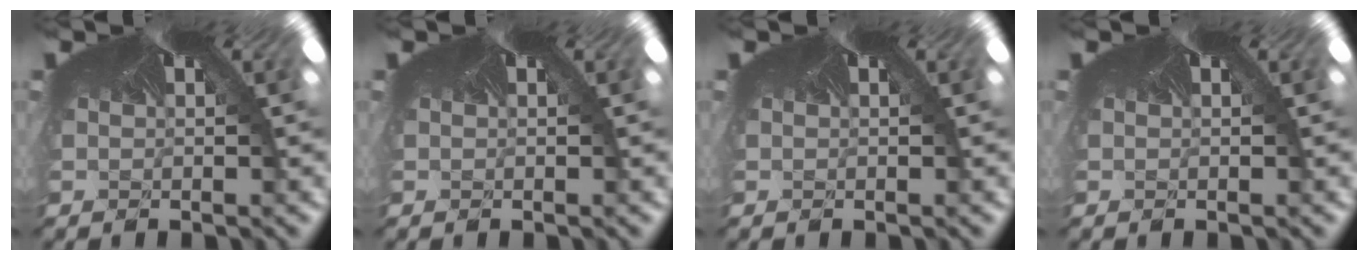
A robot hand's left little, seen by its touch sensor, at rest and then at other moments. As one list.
[{"total": 0.0}, {"total": 0.0}, {"total": 0.0}]